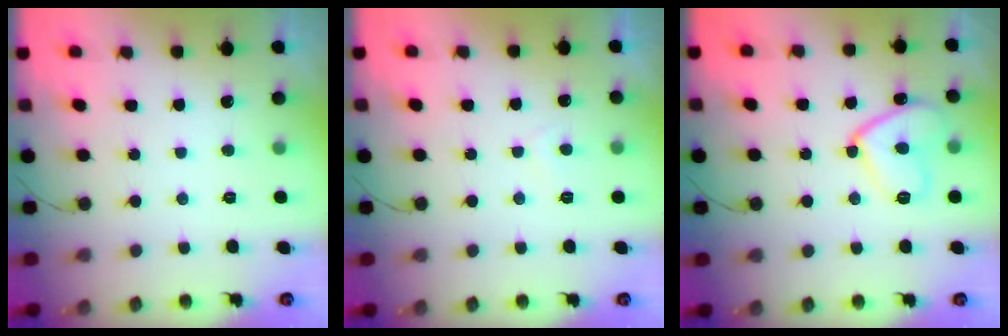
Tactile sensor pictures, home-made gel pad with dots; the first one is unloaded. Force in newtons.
{"total": 1.3, "press": 1.2, "slide": 0.4}
{"total": 12.3, "press": 12.3, "slide": 1.0}